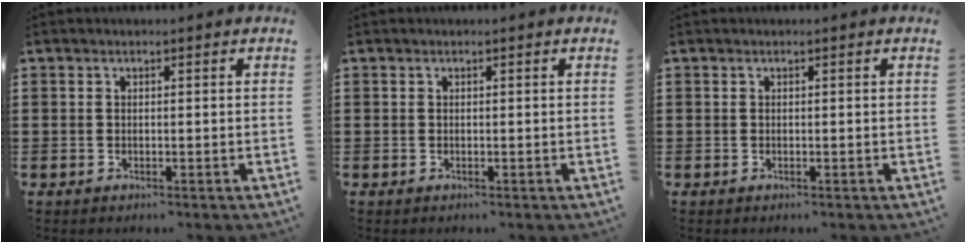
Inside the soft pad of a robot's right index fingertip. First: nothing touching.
{"total": 0.0}
{"total": 0.0}